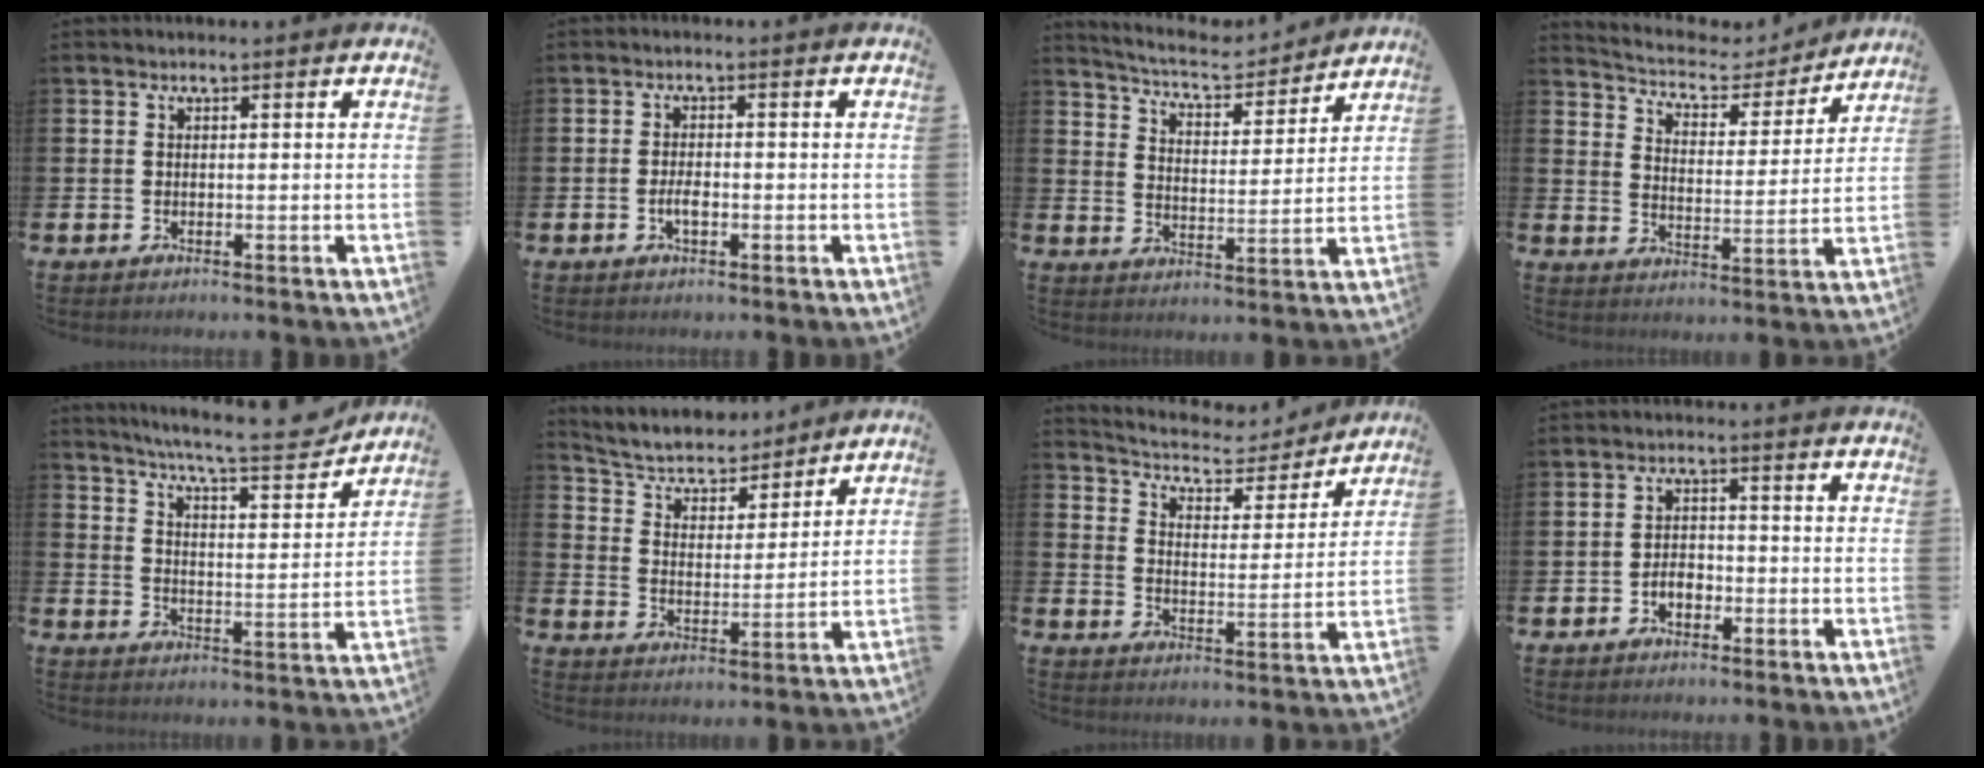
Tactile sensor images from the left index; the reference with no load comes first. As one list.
[{"total": 2.2, "force": [-0.6, 0.9, 1.8], "torque": [-0.028, -0.001, -0.014]}, {"total": 6.7, "force": [6.4, 1.2, 1.5], "torque": [-0.043, -0.052, 0.107]}, {"total": 5.6, "force": [4.9, 2.1, 1.5], "torque": [-0.049, -0.039, 0.077]}, {"total": 8.2, "force": [7.6, 0.4, 3.0], "torque": [-0.068, -0.057, 0.127]}, {"total": 5.4, "force": [4.9, 1.9, 0.9], "torque": [-0.048, -0.041, 0.079]}, {"total": 5.5, "force": [5.0, 1.9, 1.2], "torque": [-0.044, -0.043, 0.079]}, {"total": 2.5, "force": [-1.1, 1.6, 1.5], "torque": [-0.023, 0.003, -0.025]}]